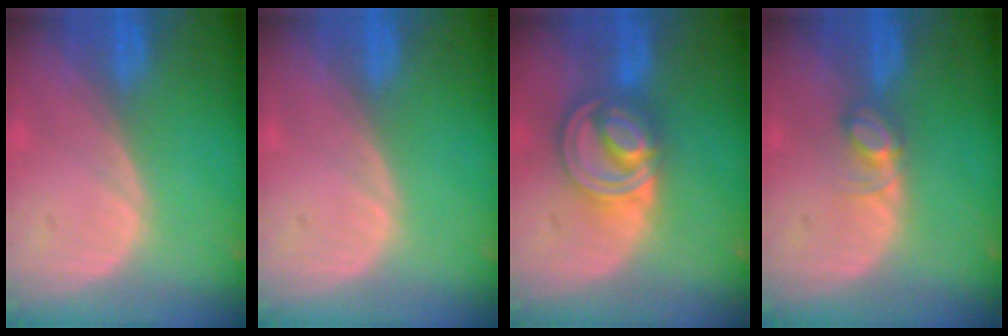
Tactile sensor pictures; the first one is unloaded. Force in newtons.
{"total": 0.0}
{"total": 8.5, "press": 7.1, "slide": 4.6}
{"total": 2.8, "press": 2.8, "slide": 0.4}